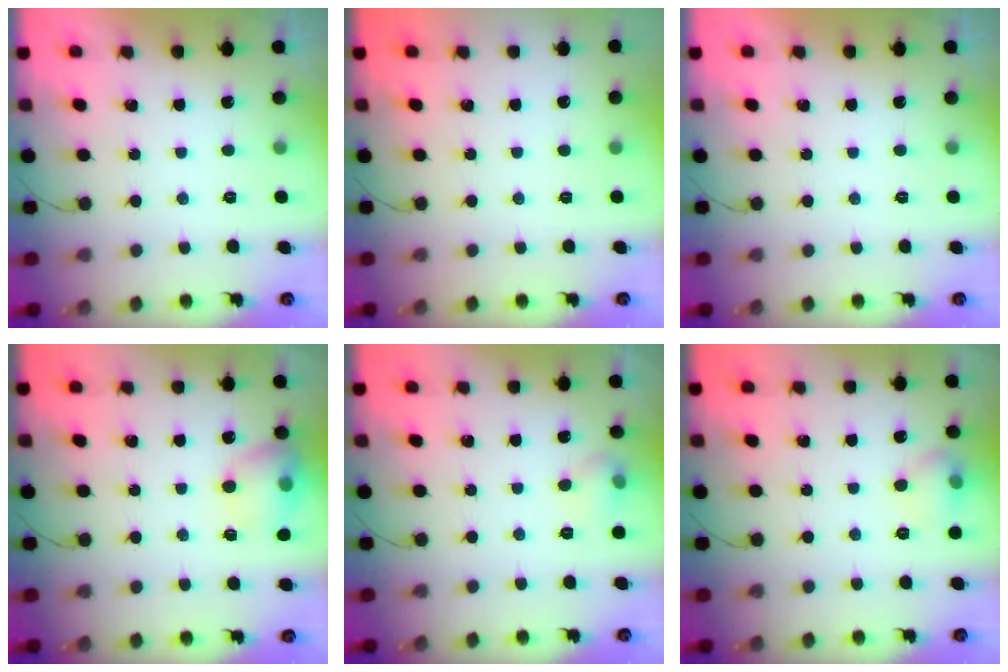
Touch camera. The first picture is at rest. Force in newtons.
{"total": 0.0}
{"total": 0.0}
{"total": 12.8, "press": 12.7, "slide": 1.5}
{"total": 5.8, "press": 5.6, "slide": 1.6}
{"total": 6.6, "press": 6.4, "slide": 1.5}